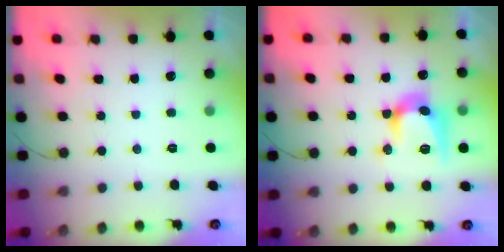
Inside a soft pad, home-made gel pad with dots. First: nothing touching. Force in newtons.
{"total": 13.5, "press": 13.5, "slide": 0.7}